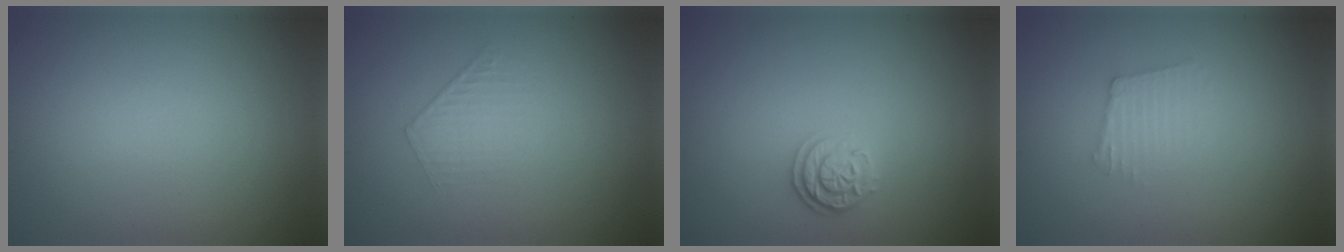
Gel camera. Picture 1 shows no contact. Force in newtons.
{"total": 1.0, "press": 0.4, "slide": 0.9}
{"total": 2.4, "press": 2.1, "slide": 1.3}
{"total": 1.7, "press": 1.7, "slide": 0.2}